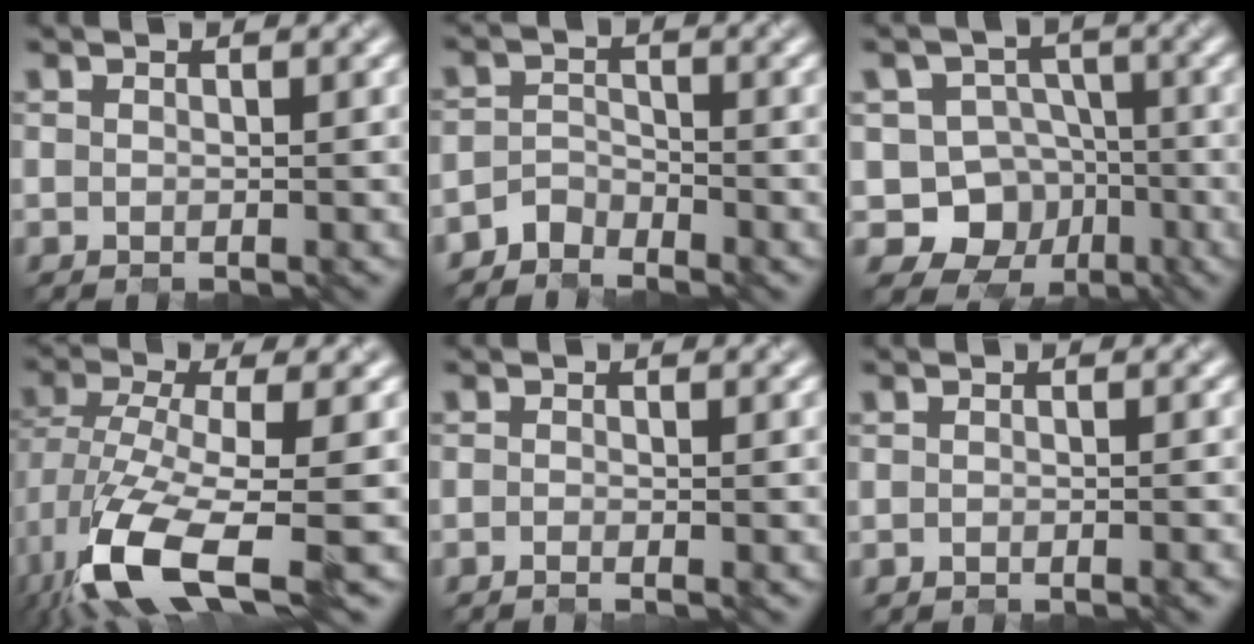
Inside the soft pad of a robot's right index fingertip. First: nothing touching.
{"total": 2.0, "force": [-1.8, 0.7, -0.1], "torque": [0.004, 0.008, -0.040]}
{"total": 8.1, "force": [-3.1, 7.2, 2.1], "torque": [-0.014, 0.001, -0.075]}
{"total": 10.7, "force": [-4.9, 3.9, 8.6], "torque": [-0.183, -0.020, -0.092]}
{"total": 0.9, "force": [-0.6, 0.3, 0.6], "torque": [-0.005, -0.008, -0.012]}
{"total": 0.9, "force": [-0.7, 0.1, 0.5], "torque": [-0.006, -0.003, -0.012]}